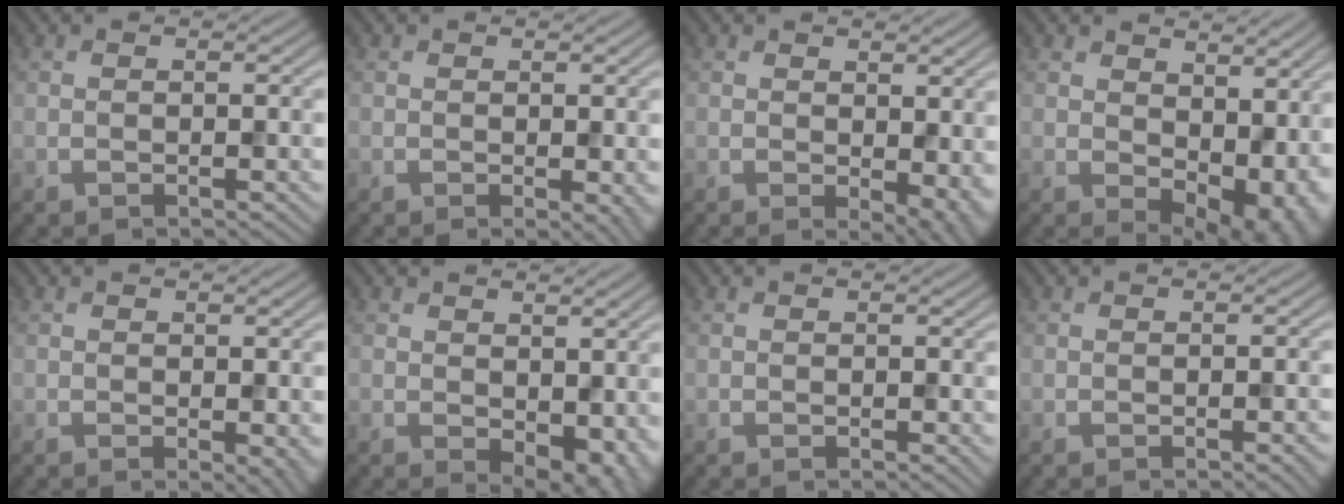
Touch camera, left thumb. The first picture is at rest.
{"total": 1.6, "force": [-0.1, 0.7, 1.5], "torque": [-0.015, -0.008, 0.001]}
{"total": 4.8, "force": [0.1, 2.6, 4.0], "torque": [-0.053, -0.013, 0.009]}
{"total": 11.4, "force": [1.8, 7.3, 8.6], "torque": [-0.120, -0.033, 0.059]}
{"total": 2.0, "force": [-0.2, 0.9, 1.8], "torque": [-0.019, -0.008, 0.001]}
{"total": 6.0, "force": [-0.1, 3.8, 4.6], "torque": [-0.066, -0.023, 0.010]}
{"total": 0.6, "force": [0.2, 0.4, 0.4], "torque": [-0.001, -0.003, 0.002]}
{"total": 1.6, "force": [-0.5, 0.3, 1.5], "torque": [-0.017, 0.000, -0.007]}